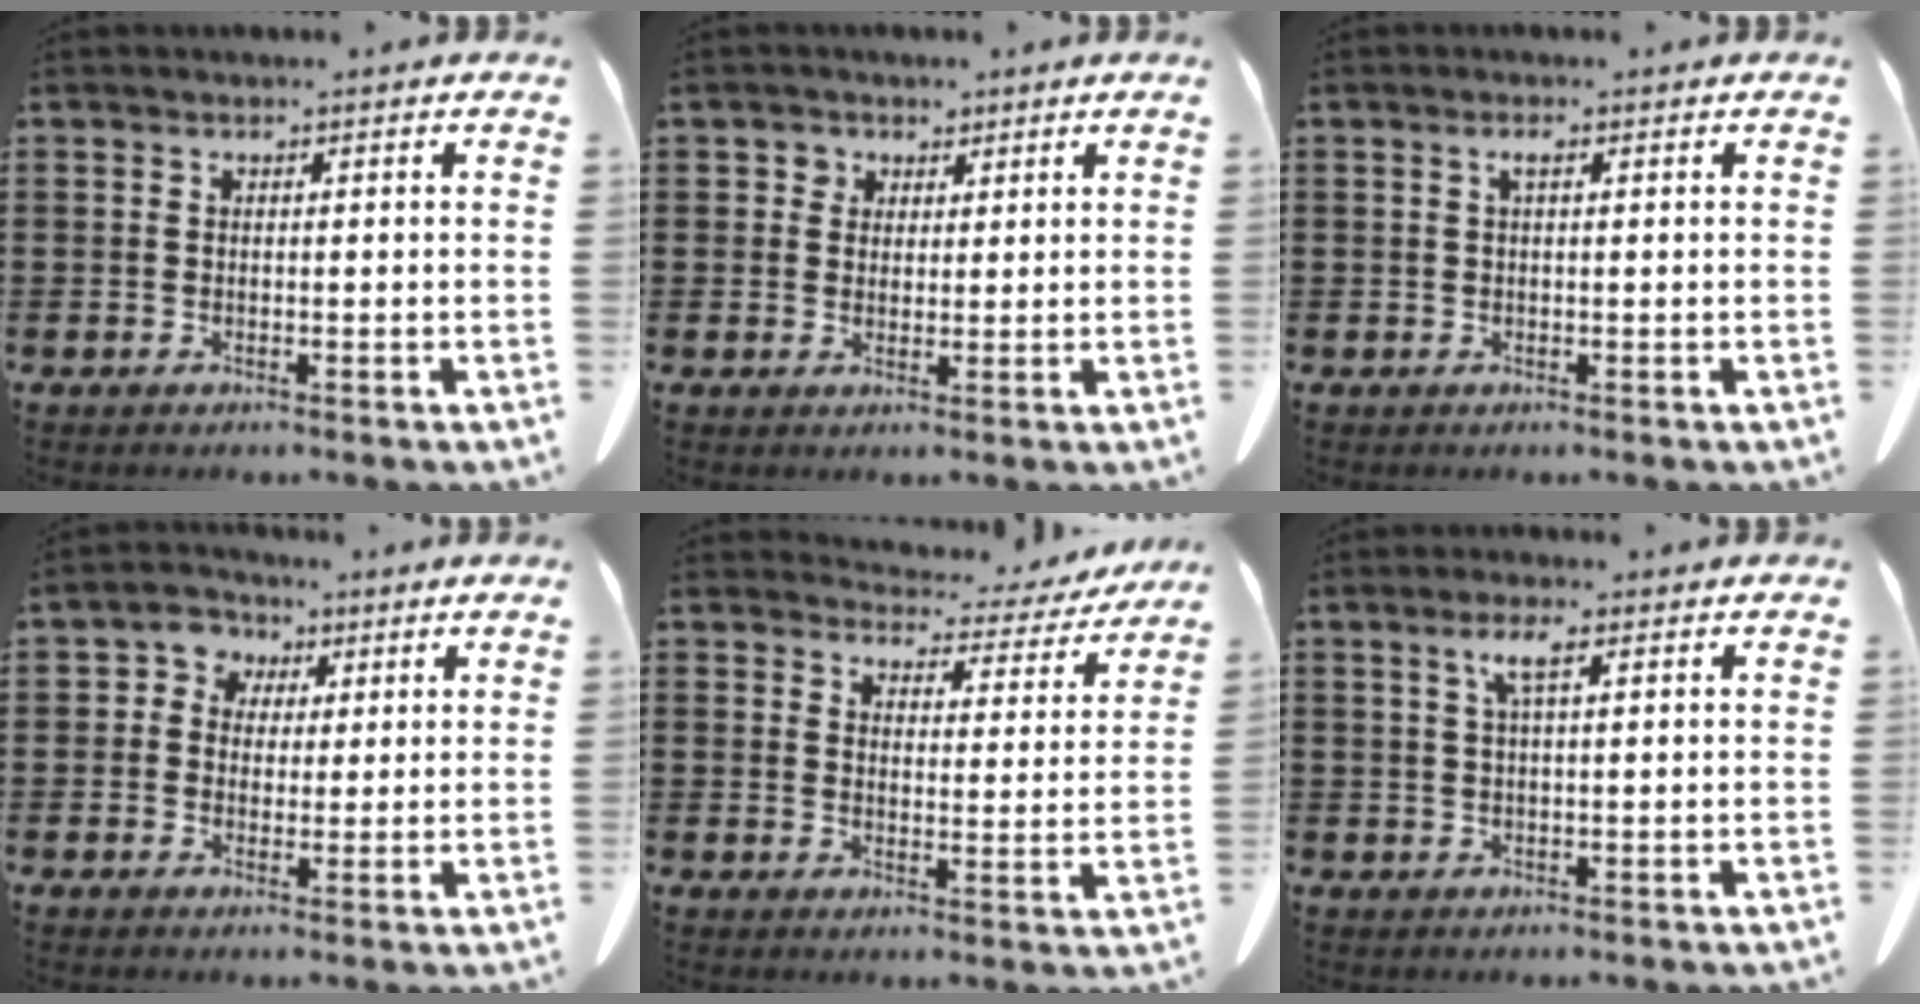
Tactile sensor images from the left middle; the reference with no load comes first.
{"total": 2.6, "force": [1.6, 2.0, 0.3], "torque": [-0.009, 0.008, 0.027]}
{"total": 1.2, "force": [0.4, 0.3, 1.1], "torque": [-0.023, 0.003, 0.005]}
{"total": 3.6, "force": [1.0, 3.4, 0.7], "torque": [-0.033, 0.012, 0.013]}
{"total": 4.6, "force": [4.5, 0.8, 0.7], "torque": [-0.028, -0.026, 0.076]}
{"total": 3.3, "force": [1.3, 0.5, 2.9], "torque": [-0.062, 0.007, 0.020]}